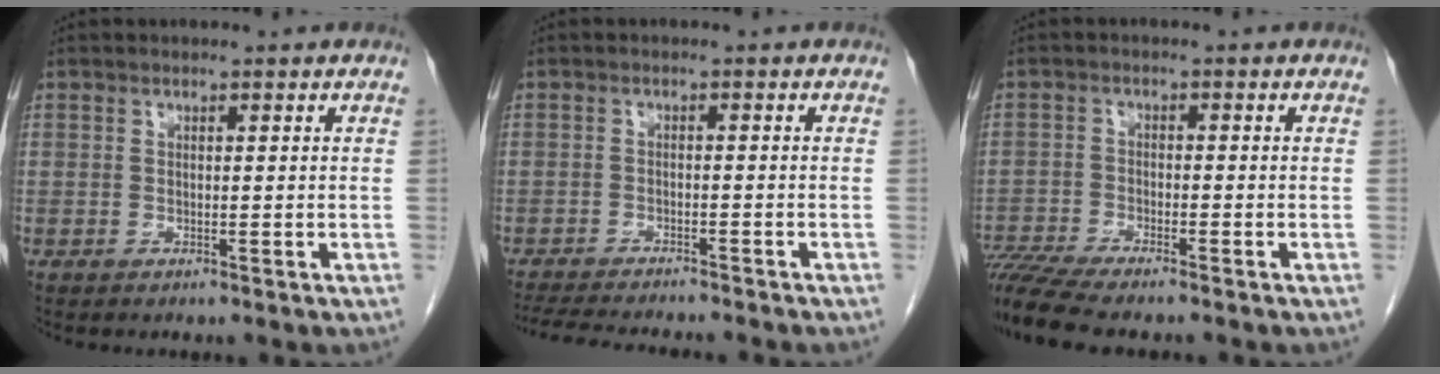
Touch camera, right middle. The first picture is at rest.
{"total": 12.2, "force": [-10.9, 1.3, 5.2], "torque": [-0.075, -0.016, -0.152]}
{"total": 8.8, "force": [-7.8, 0.2, 4.1], "torque": [-0.070, -0.015, -0.132]}